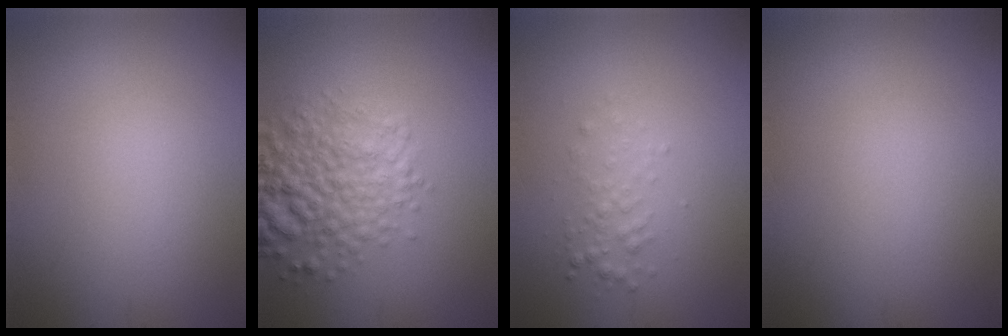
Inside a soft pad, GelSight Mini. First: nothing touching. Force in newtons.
{"total": 5.7, "press": 5.7, "slide": 0.3}
{"total": 1.5, "press": 1.5, "slide": 0.1}
{"total": 0.0}